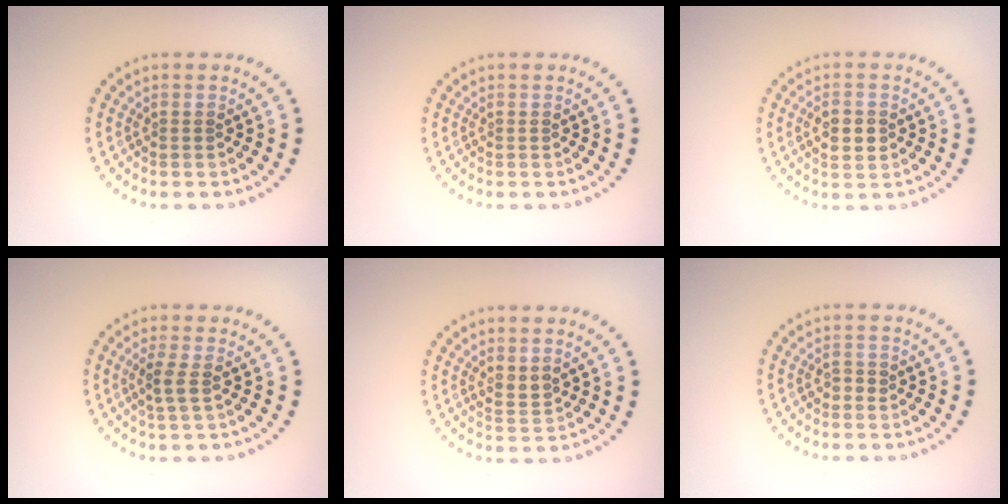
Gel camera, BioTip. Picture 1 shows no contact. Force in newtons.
{"total": 0.0}
{"total": 2.6, "press": 2.6, "slide": 0.2}
{"total": 1.5, "press": 1.3, "slide": 0.8}
{"total": 1.5, "press": 1.2, "slide": 0.9}
{"total": 1.0, "press": 0.9, "slide": 0.3}